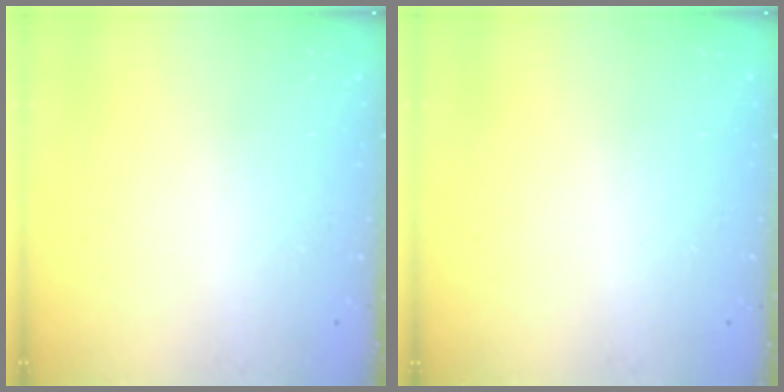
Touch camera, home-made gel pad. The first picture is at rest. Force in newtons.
{"total": 0.0}